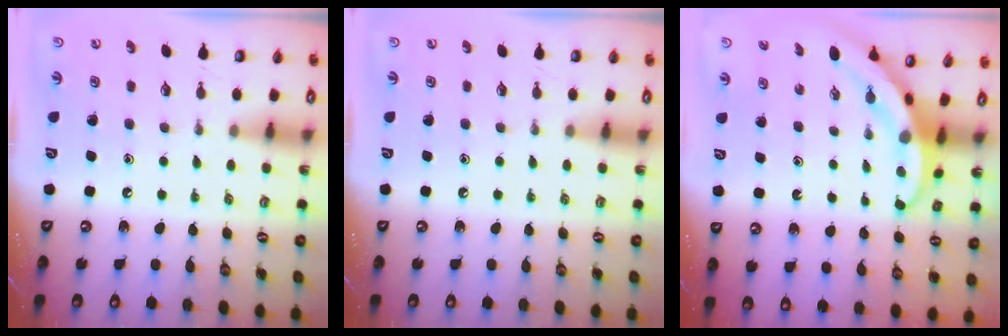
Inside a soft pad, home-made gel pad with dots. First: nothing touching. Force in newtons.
{"total": 0.0}
{"total": 3.9, "press": 3.8, "slide": 0.6}